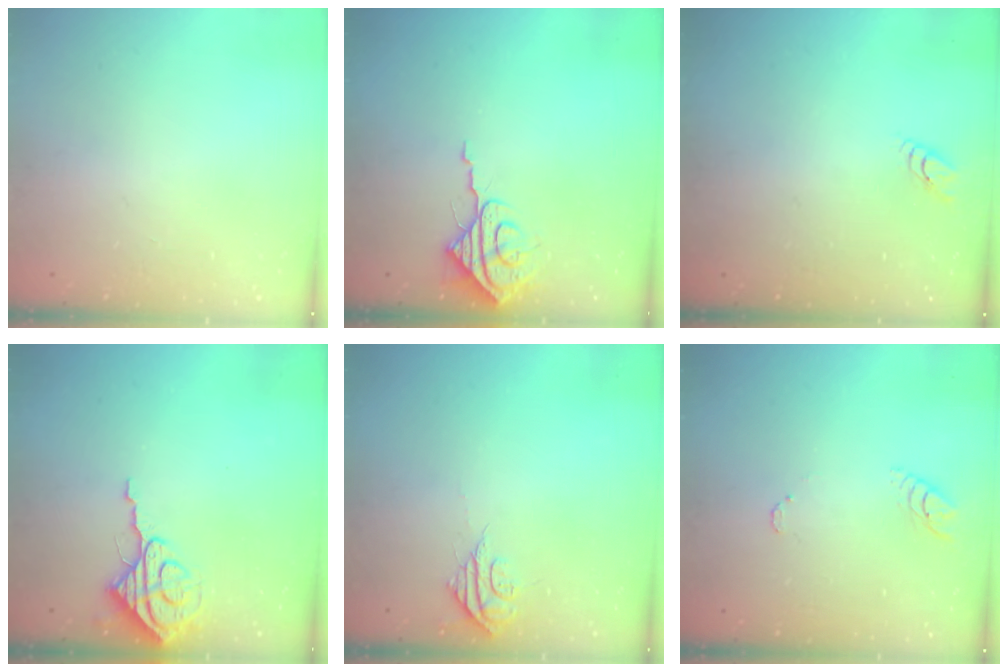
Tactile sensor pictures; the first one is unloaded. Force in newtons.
{"total": 7.9, "press": 7.9, "slide": 0.8}
{"total": 2.6, "press": 2.6, "slide": 0.3}
{"total": 7.9, "press": 7.9, "slide": 0.6}
{"total": 5.6, "press": 5.6, "slide": 0.4}
{"total": 3.2, "press": 3.2, "slide": 0.4}